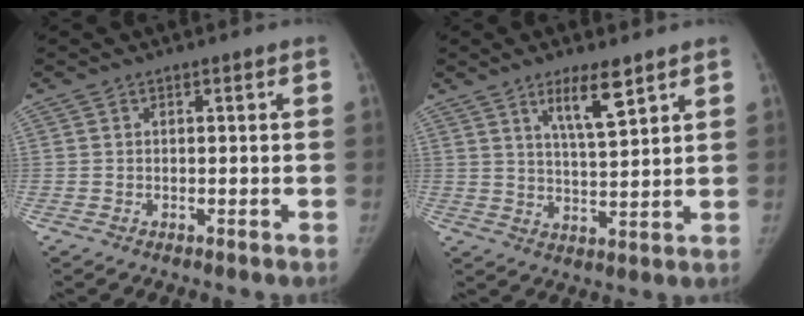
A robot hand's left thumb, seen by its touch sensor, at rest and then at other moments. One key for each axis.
{"total": 7.6, "fx": 4.8, "fy": 1.5, "fz": 5.7, "tx": -0.095, "ty": -0.033, "tz": 0.089}